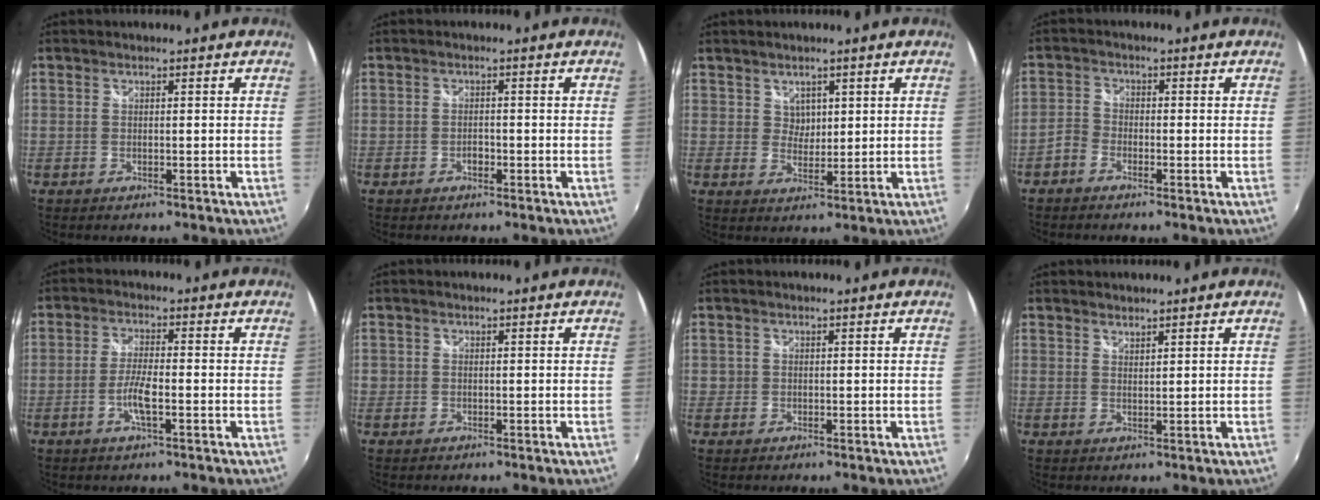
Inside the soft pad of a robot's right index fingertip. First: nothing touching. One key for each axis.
{"total": 1.4, "fx": -0.7, "fy": 1.0, "fz": 0.7, "tx": -0.013, "ty": 0.001, "tz": -0.012}
{"total": 2.8, "fx": 1.5, "fy": 2.3, "fz": 0.5, "tx": -0.002, "ty": 0.001, "tz": 0.028}
{"total": 2.8, "fx": -1.9, "fy": 1.9, "fz": 0.7, "tx": -0.019, "ty": 0.008, "tz": -0.044}
{"total": 4.9, "fx": -1.8, "fy": 0.9, "fz": 4.4, "tx": -0.094, "ty": -0.001, "tz": -0.035}
{"total": 1.0, "fx": -0.2, "fy": 1.0, "fz": 0.2, "tx": -0.005, "ty": -0.002, "tz": -0.006}
{"total": 1.2, "fx": -0.2, "fy": 1.2, "fz": 0.2, "tx": -0.004, "ty": -0.002, "tz": -0.005}
{"total": 1.4, "fx": 1.4, "fy": 0.2, "fz": 0.2, "tx": -0.001, "ty": 0.000, "tz": 0.024}